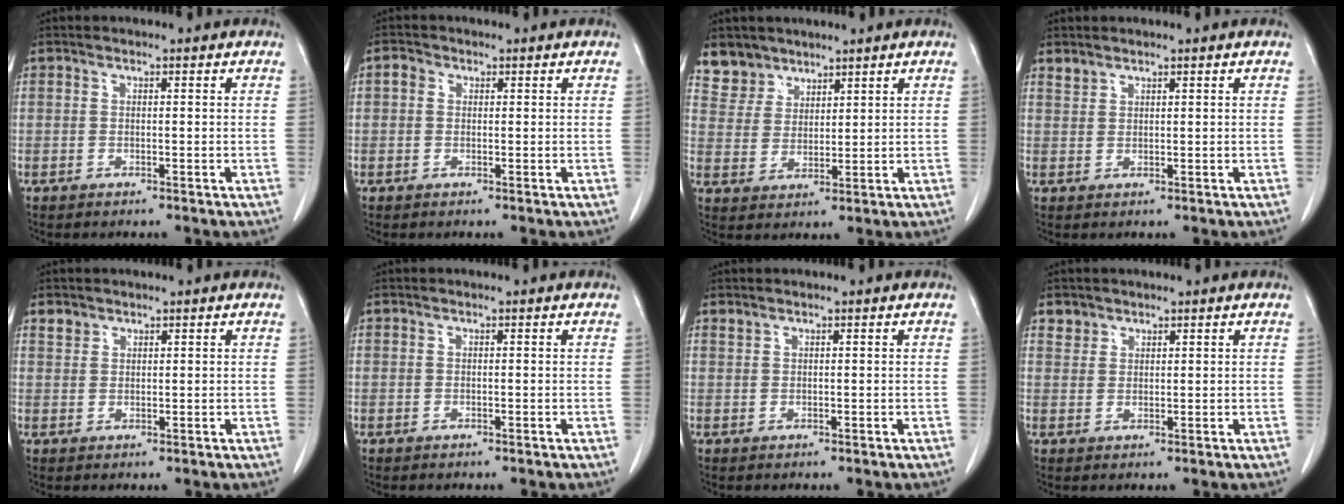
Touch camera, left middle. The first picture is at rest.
{"total": 1.5, "force": [0.4, 1.3, 0.7], "torque": [-0.012, 0.011, 0.004]}
{"total": 5.1, "force": [4.2, 3.0, -0.2], "torque": [0.008, 0.001, 0.084]}
{"total": 1.2, "force": [1.1, 0.3, 0.0], "torque": [-0.001, 0.003, 0.024]}
{"total": 1.6, "force": [1.3, 1.0, 0.1], "torque": [0.003, 0.006, 0.023]}
{"total": 0.0}
{"total": 0.6, "force": [0.6, 0.1, 0.1], "torque": [-0.008, 0.005, 0.015]}
{"total": 1.9, "force": [1.5, 1.2, -0.2], "torque": [0.011, 0.005, 0.023]}